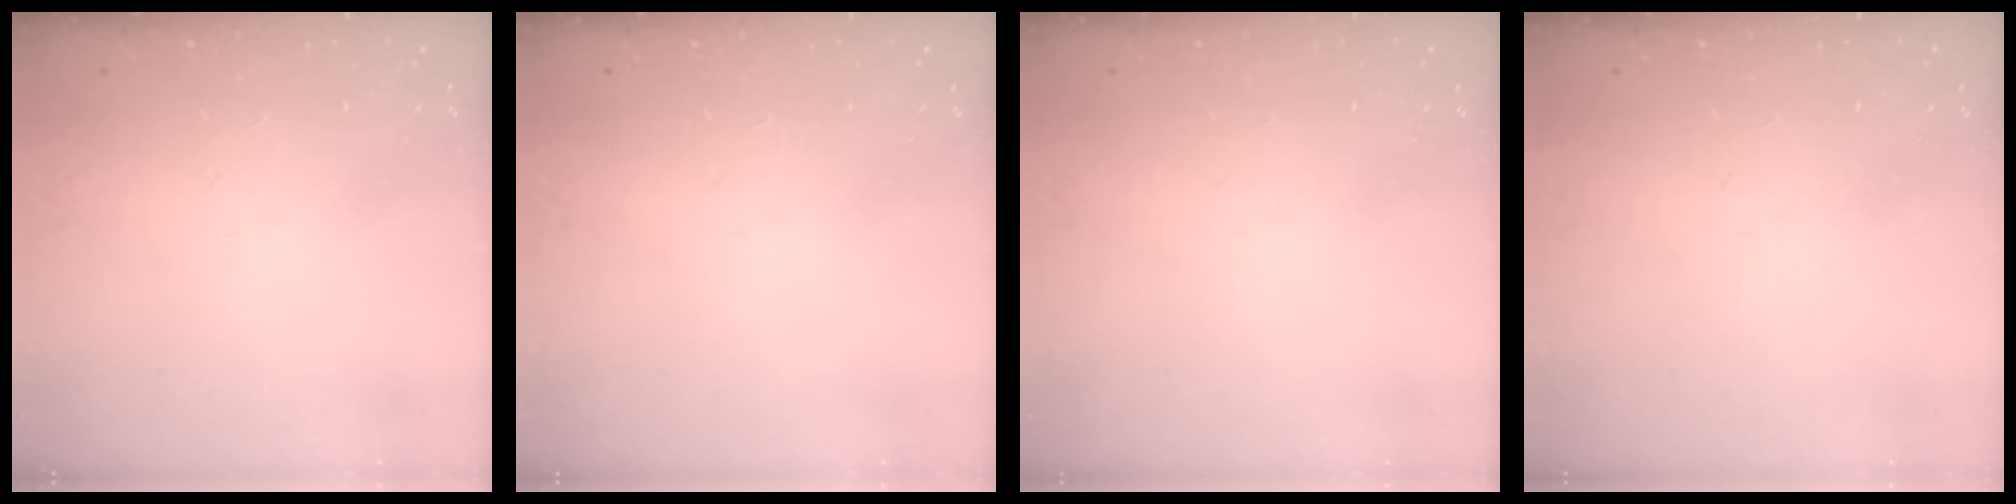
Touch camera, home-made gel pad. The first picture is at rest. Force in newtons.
{"total": 0.0}
{"total": 0.0}
{"total": 0.0}